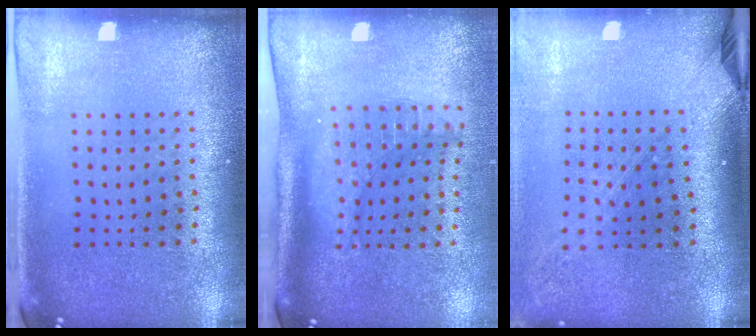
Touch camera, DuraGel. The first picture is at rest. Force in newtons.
{"total": 2.1, "press": 1.5, "slide": 1.4}
{"total": 2.2, "press": 1.6, "slide": 1.5}